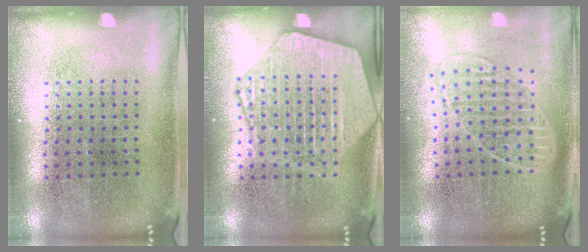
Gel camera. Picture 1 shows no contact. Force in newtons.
{"total": 3.6, "press": 3.5, "slide": 0.3}
{"total": 1.8, "press": 1.4, "slide": 1.0}